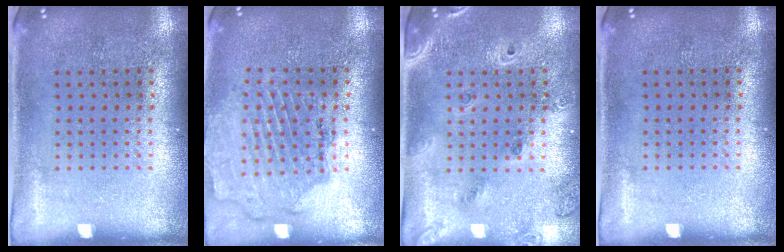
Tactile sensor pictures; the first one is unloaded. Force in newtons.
{"total": 1.6, "press": 1.5, "slide": 0.3}
{"total": 1.5, "press": 1.5, "slide": 0.4}
{"total": 0.0}